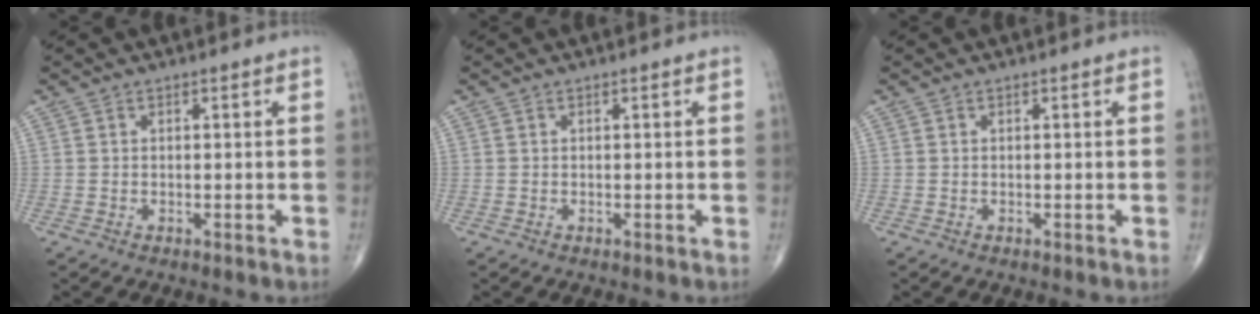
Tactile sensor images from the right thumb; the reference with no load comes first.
{"total": 0.0}
{"total": 0.0}